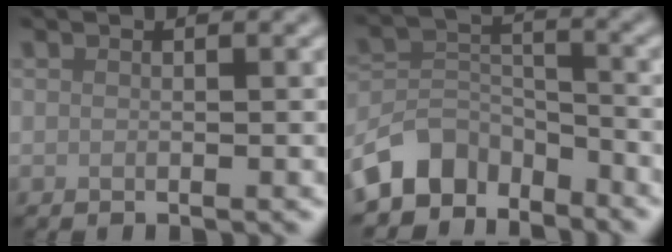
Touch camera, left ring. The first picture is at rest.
{"total": 5.9, "force": [-4.8, 3.1, 1.7], "torque": [-0.019, -0.003, -0.100]}